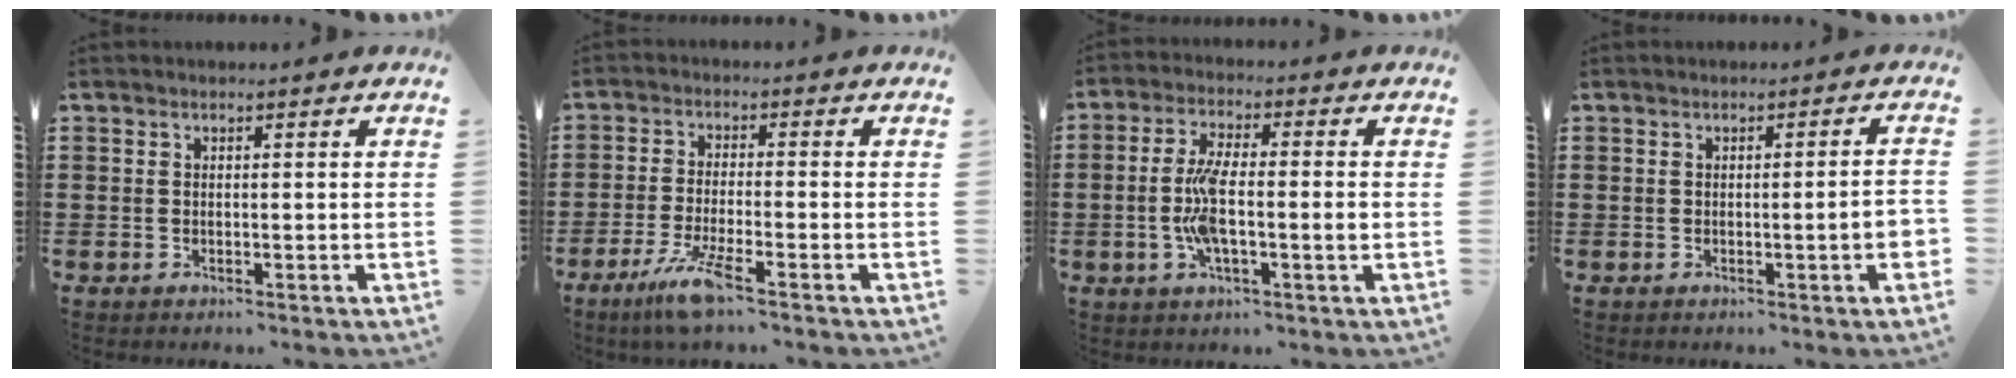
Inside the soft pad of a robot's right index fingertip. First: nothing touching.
{"total": 6.0, "force": [-3.6, 0.2, 4.7], "torque": [-0.108, -0.020, -0.068]}
{"total": 7.6, "force": [-1.2, 1.9, 7.3], "torque": [-0.154, -0.008, -0.029]}
{"total": 3.0, "force": [-0.5, -0.1, 2.9], "torque": [-0.047, -0.007, -0.009]}